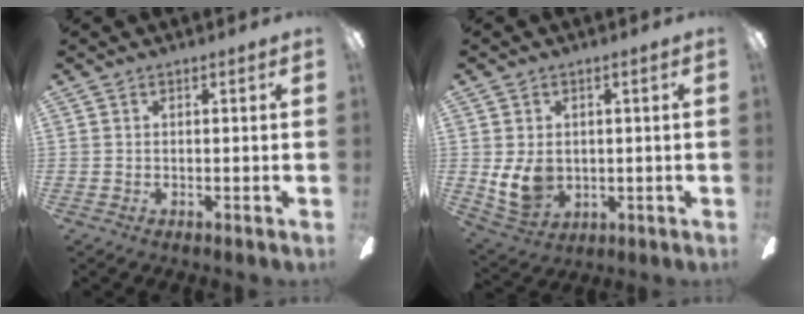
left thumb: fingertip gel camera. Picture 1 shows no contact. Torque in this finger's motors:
{"motor_torque": [0.65, 1.65, 0.66, -0.72, 0.05]}